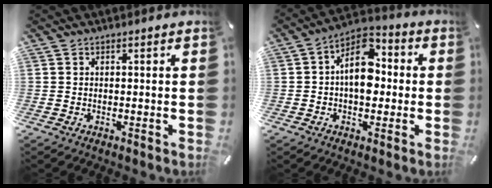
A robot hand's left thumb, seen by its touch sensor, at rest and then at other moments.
{"total": 11.0, "force": [0.2, 7.4, 8.1], "torque": [-0.129, 0.002, 0.000]}